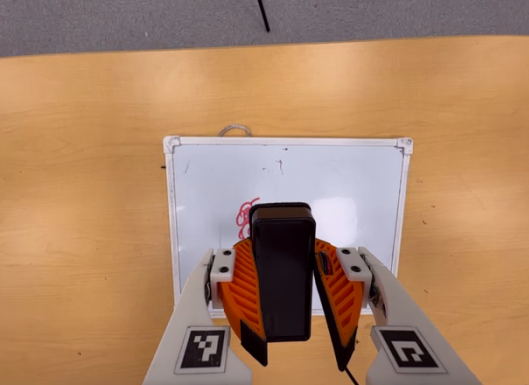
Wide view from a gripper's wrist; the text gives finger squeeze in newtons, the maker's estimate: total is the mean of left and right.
{"total": 11.9, "left": 10.7, "right": 13.1}